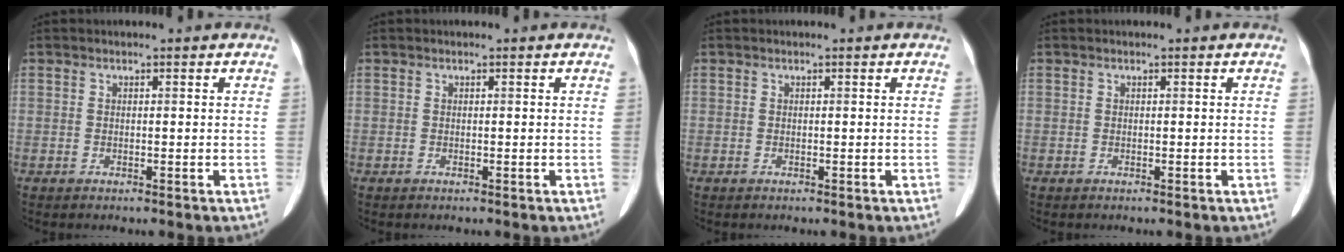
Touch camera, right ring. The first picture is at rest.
{"total": 0.0}
{"total": 0.0}
{"total": 0.0}